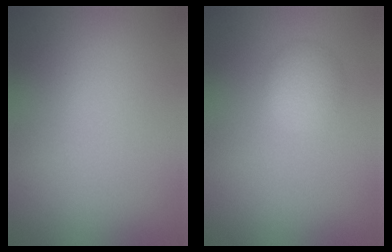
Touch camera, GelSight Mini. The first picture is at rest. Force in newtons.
{"total": 2.2, "press": 2.2, "slide": 0.1}